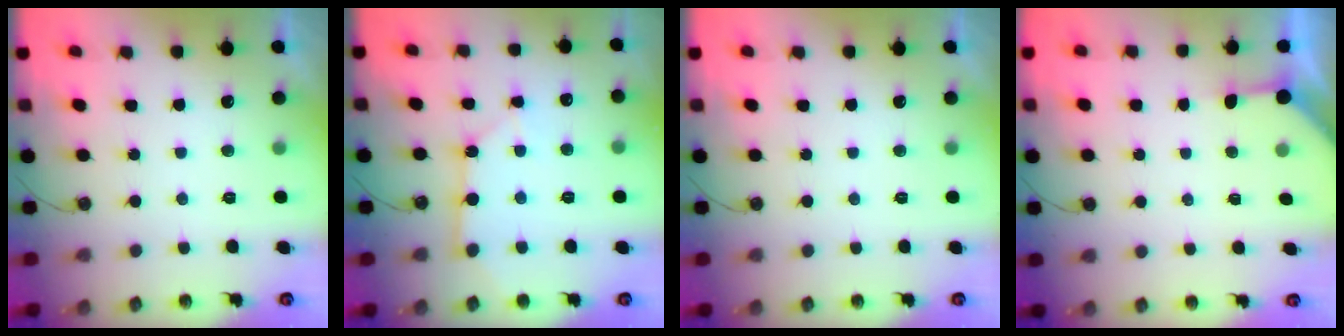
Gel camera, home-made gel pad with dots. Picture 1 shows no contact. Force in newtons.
{"total": 5.1, "press": 5.1, "slide": 0.4}
{"total": 0.0}
{"total": 2.7, "press": 2.7, "slide": 0.4}